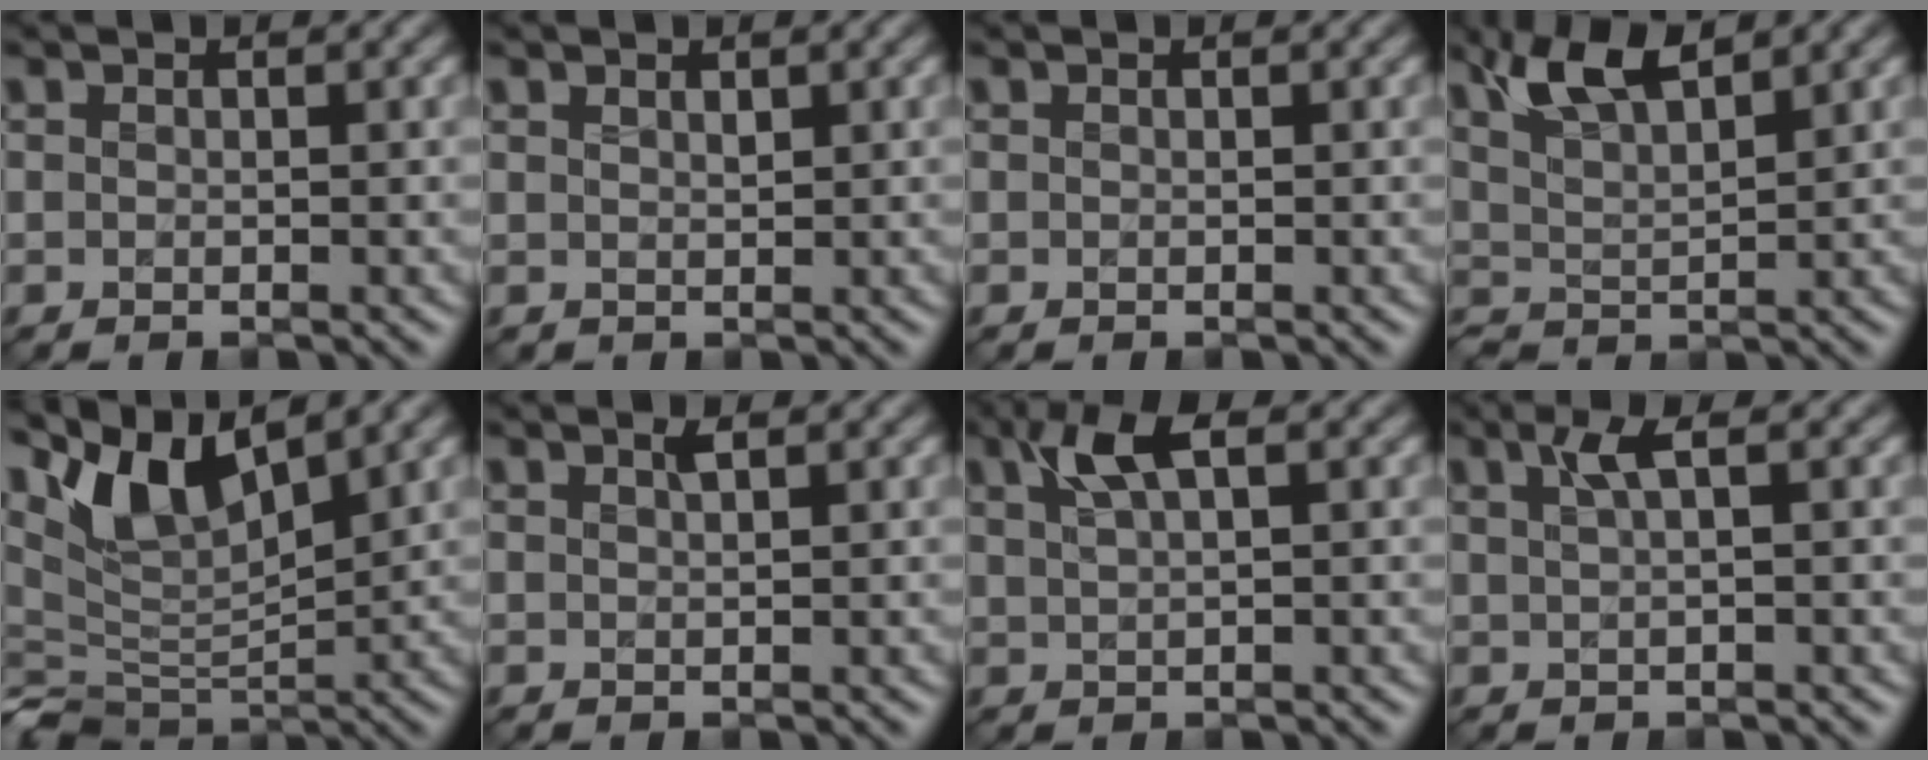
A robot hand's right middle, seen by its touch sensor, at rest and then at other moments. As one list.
[{"total": 0.7, "force": [0.5, 0.3, 0.2], "torque": [-0.005, -0.002, 0.012]}, {"total": 0.0}, {"total": 5.0, "force": [3.7, 1.4, 3.1], "torque": [-0.067, 0.010, 0.071]}, {"total": 6.3, "force": [4.1, 2.5, 4.2], "torque": [-0.082, -0.001, 0.077]}, {"total": 0.8, "force": [0.5, 0.1, 0.6], "torque": [-0.012, 0.001, 0.009]}, {"total": 3.4, "force": [1.7, 1.1, 2.7], "torque": [-0.055, 0.006, 0.032]}, {"total": 2.3, "force": [1.0, 0.7, 2.0], "torque": [-0.033, 0.005, 0.016]}]